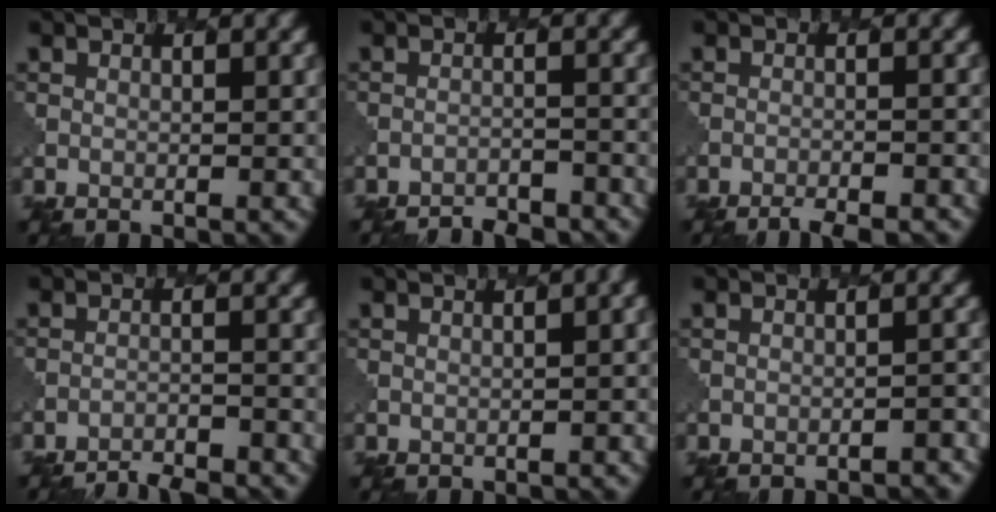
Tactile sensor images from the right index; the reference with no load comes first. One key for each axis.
{"total": 4.1, "fx": -4.0, "fy": 0.7, "fz": 0.5, "tx": -0.001, "ty": -0.002, "tz": -0.052}
{"total": 3.7, "fx": -3.4, "fy": 0.7, "fz": 1.5, "tx": -0.019, "ty": -0.005, "tz": -0.049}
{"total": 5.2, "fx": -5.1, "fy": 0.8, "fz": 1.0, "tx": -0.016, "ty": -0.008, "tz": -0.071}
{"total": 2.9, "fx": -0.7, "fy": 1.2, "fz": 2.6, "tx": -0.010, "ty": 0.005, "tz": -0.003}
{"total": 3.5, "fx": -3.3, "fy": 0.7, "fz": 1.1, "tx": -0.006, "ty": 0.017, "tz": -0.037}